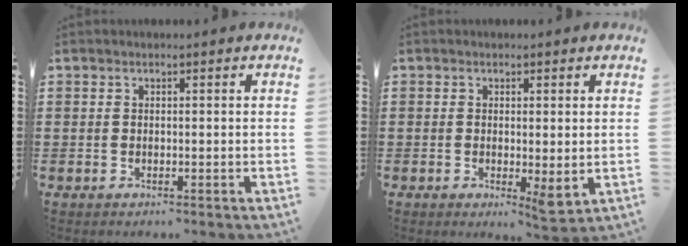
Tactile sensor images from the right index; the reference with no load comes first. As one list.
[{"total": 2.5, "force": [0.1, 0.7, 2.4], "torque": [-0.046, 0.000, 0.002]}]